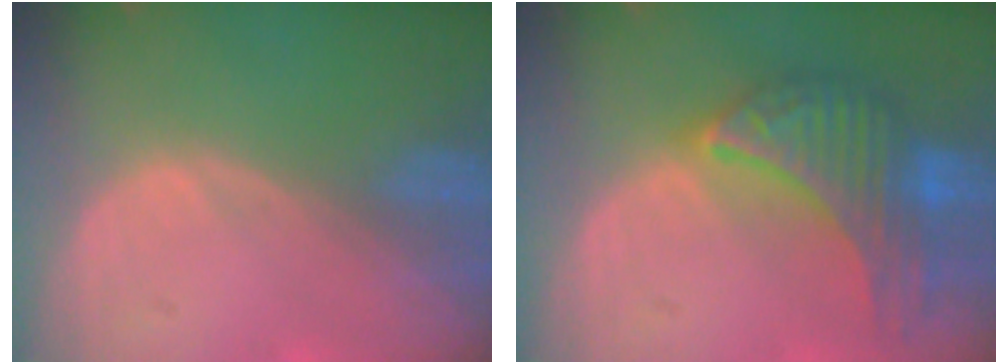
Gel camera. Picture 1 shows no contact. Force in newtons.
{"total": 9.6, "press": 9.6, "slide": 0.6}